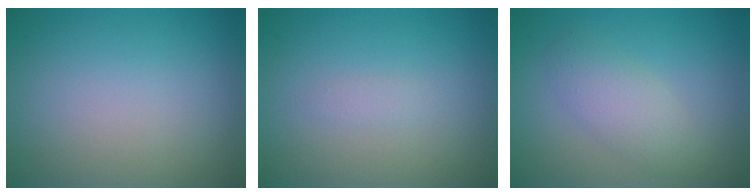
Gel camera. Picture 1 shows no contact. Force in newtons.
{"total": 0.7, "press": 0.7, "slide": 0.1}
{"total": 2.7, "press": 2.7, "slide": 0.2}